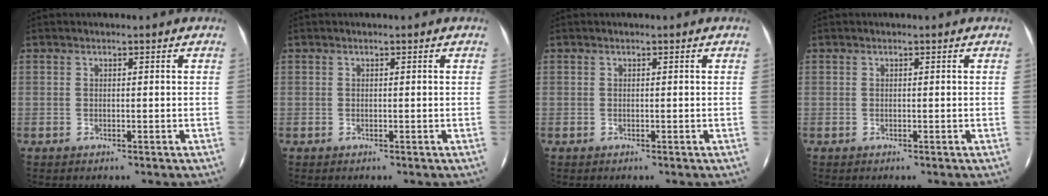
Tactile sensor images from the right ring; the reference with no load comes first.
{"total": 0.0}
{"total": 0.0}
{"total": 0.0}